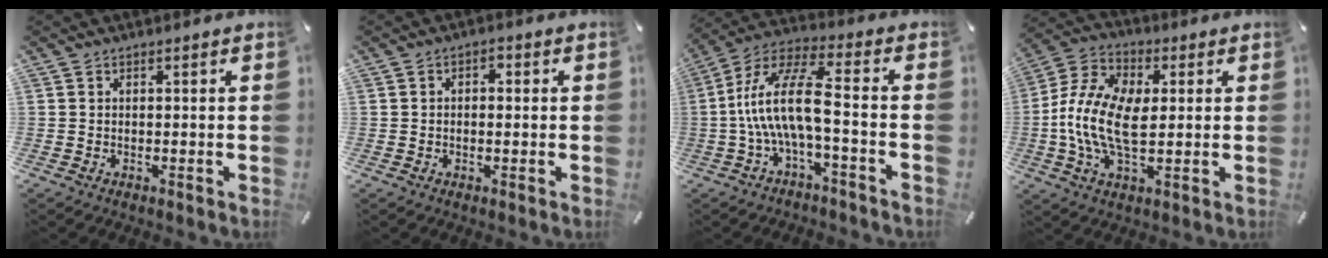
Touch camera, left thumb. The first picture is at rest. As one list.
[{"total": 1.7, "force": [-0.4, 1.2, 1.2], "torque": [-0.022, 0.006, -0.008]}, {"total": 14.3, "force": [-2.3, 4.1, 13.5], "torque": [-0.284, -0.003, -0.048]}, {"total": 14.1, "force": [-0.8, 8.2, 11.4], "torque": [-0.257, -0.002, -0.015]}]